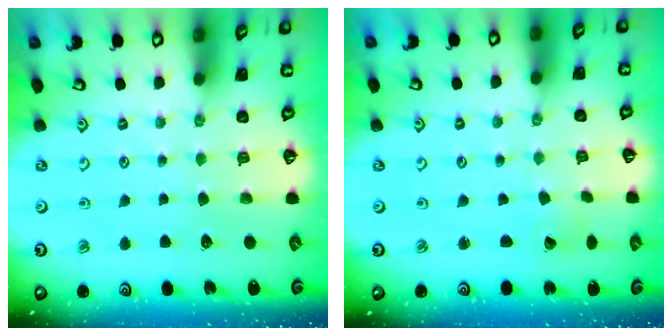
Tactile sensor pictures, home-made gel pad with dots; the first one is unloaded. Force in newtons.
{"total": 0.8, "press": 0.8, "slide": 0.1}